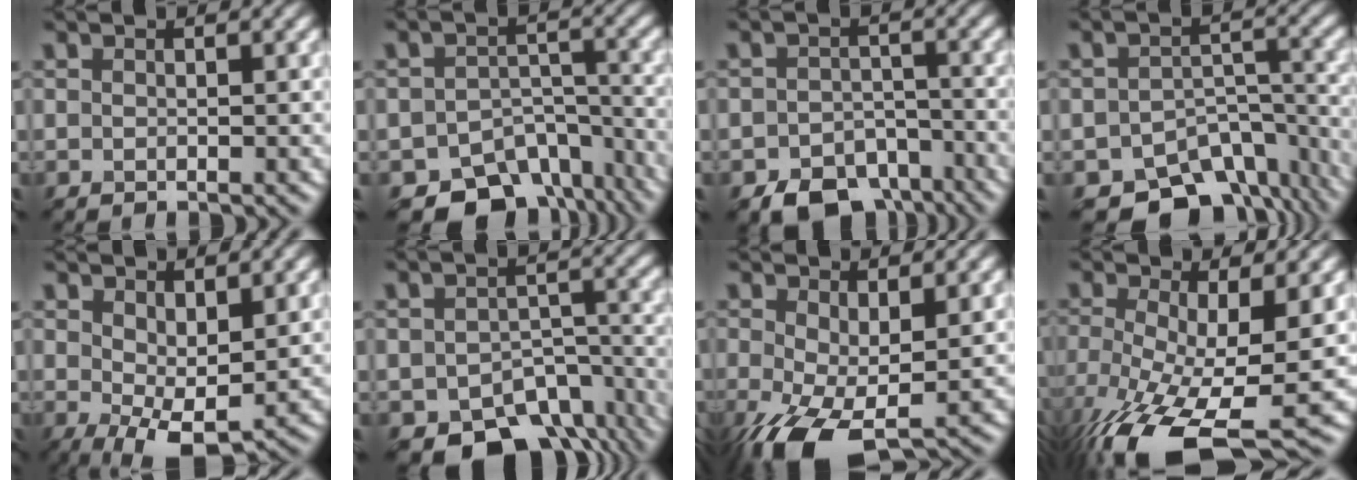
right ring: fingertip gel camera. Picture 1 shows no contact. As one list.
[{"total": 9.9, "force": [-7.3, 5.9, 3.0], "torque": [-0.027, -0.008, -0.096]}, {"total": 6.5, "force": [-4.6, 3.8, 2.6], "torque": [-0.030, -0.011, -0.074]}, {"total": 9.9, "force": [-7.7, 5.2, 3.4], "torque": [-0.039, -0.010, -0.101]}, {"total": 5.3, "force": [0.2, 2.6, 4.6], "torque": [-0.096, -0.012, 0.012]}, {"total": 9.4, "force": [-6.5, 5.4, 4.0], "torque": [-0.049, -0.015, -0.087]}, {"total": 8.1, "force": [-2.2, 4.0, 6.6], "torque": [-0.162, -0.031, -0.030]}, {"total": 12.3, "force": [-5.1, 4.3, 10.3], "torque": [-0.206, -0.037, -0.085]}]